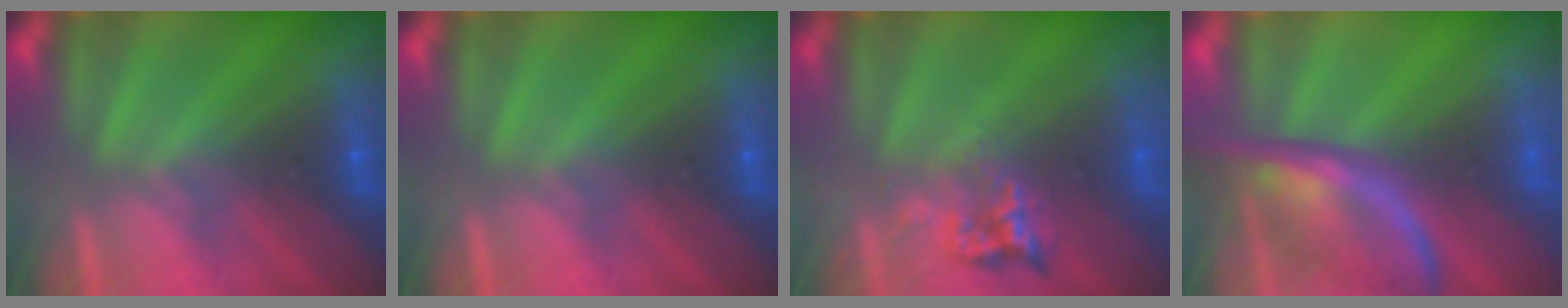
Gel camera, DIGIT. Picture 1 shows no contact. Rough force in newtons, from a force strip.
{"total": 0.0}
{"total": 2.3}
{"total": 2.5}